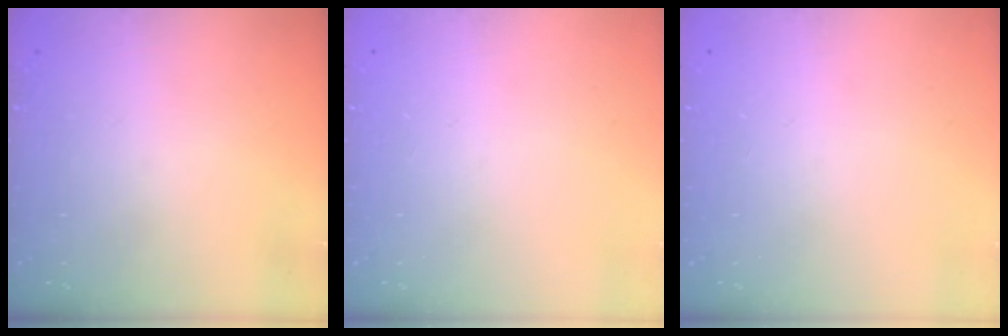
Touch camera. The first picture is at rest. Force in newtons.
{"total": 0.0}
{"total": 0.0}